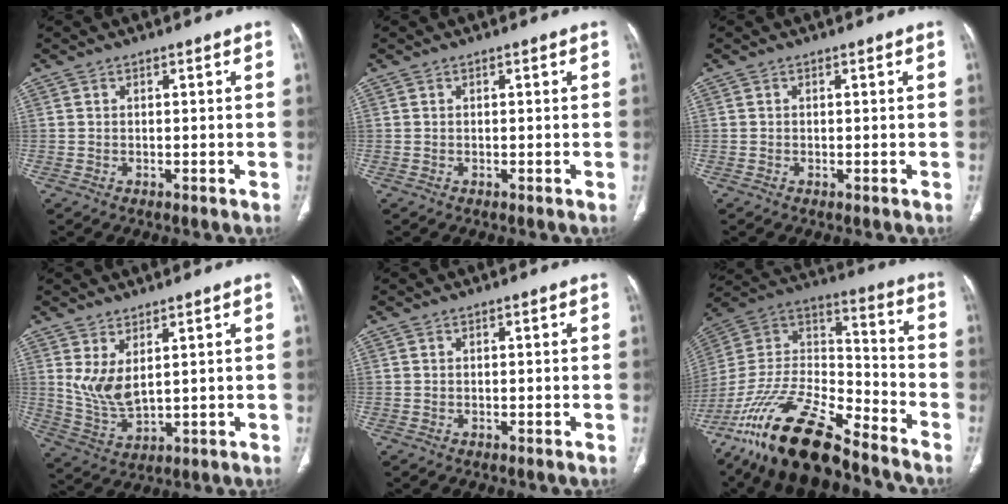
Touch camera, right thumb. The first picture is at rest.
{"total": 0.0}
{"total": 0.0}
{"total": 6.8, "force": [2.6, 2.9, 5.6], "torque": [-0.113, -0.025, 0.067]}
{"total": 0.0}
{"total": 23.4, "force": [-17.7, 7.3, 13.4], "torque": [-0.271, 0.060, -0.333]}